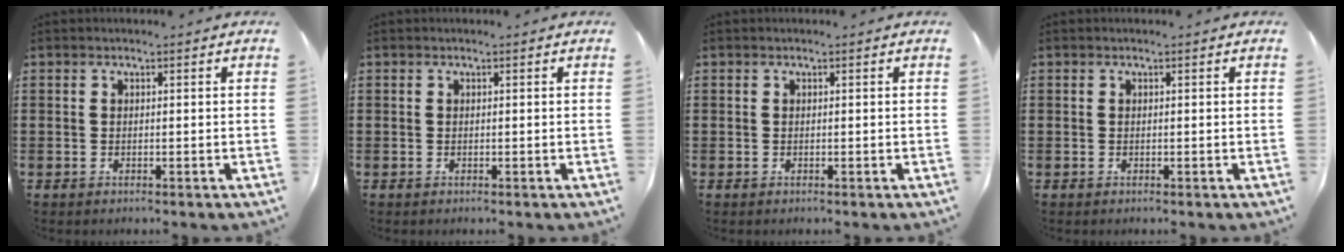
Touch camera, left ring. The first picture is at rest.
{"total": 0.0}
{"total": 0.0}
{"total": 0.0}